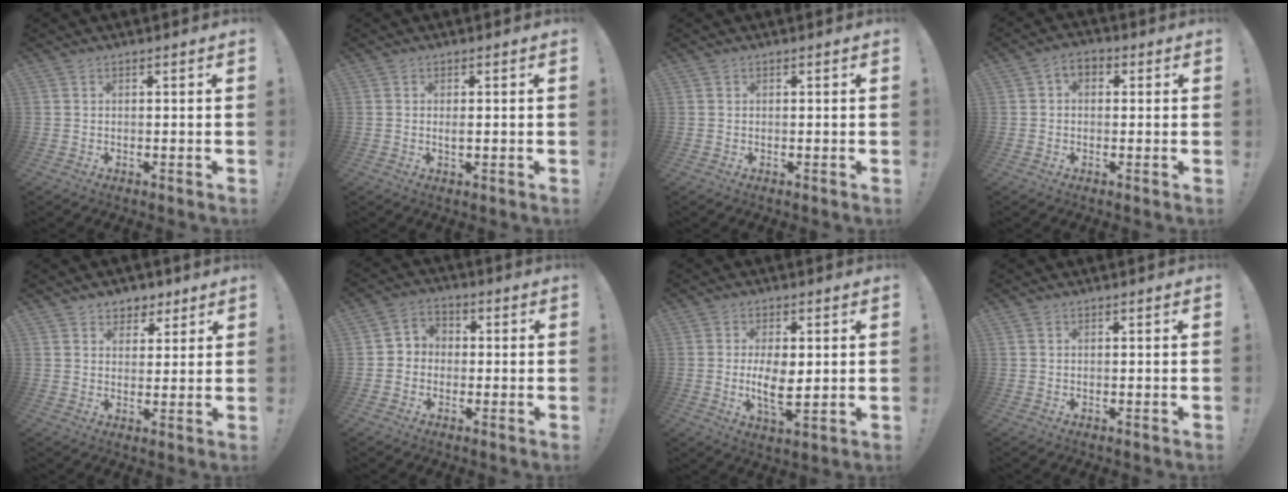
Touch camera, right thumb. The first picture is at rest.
{"total": 1.1, "force": [-0.1, 0.2, 1.1], "torque": [-0.014, -0.003, -0.003]}
{"total": 0.0}
{"total": 3.8, "force": [0.2, 2.9, 2.4], "torque": [-0.037, 0.005, 0.004]}
{"total": 5.8, "force": [3.5, 4.5, 0.6], "torque": [0.006, -0.026, 0.067]}
{"total": 4.8, "force": [-1.4, 4.4, 1.4], "torque": [-0.017, 0.020, -0.025]}
{"total": 8.0, "force": [0.3, 3.6, 7.2], "torque": [-0.124, -0.013, 0.003]}
{"total": 0.0}